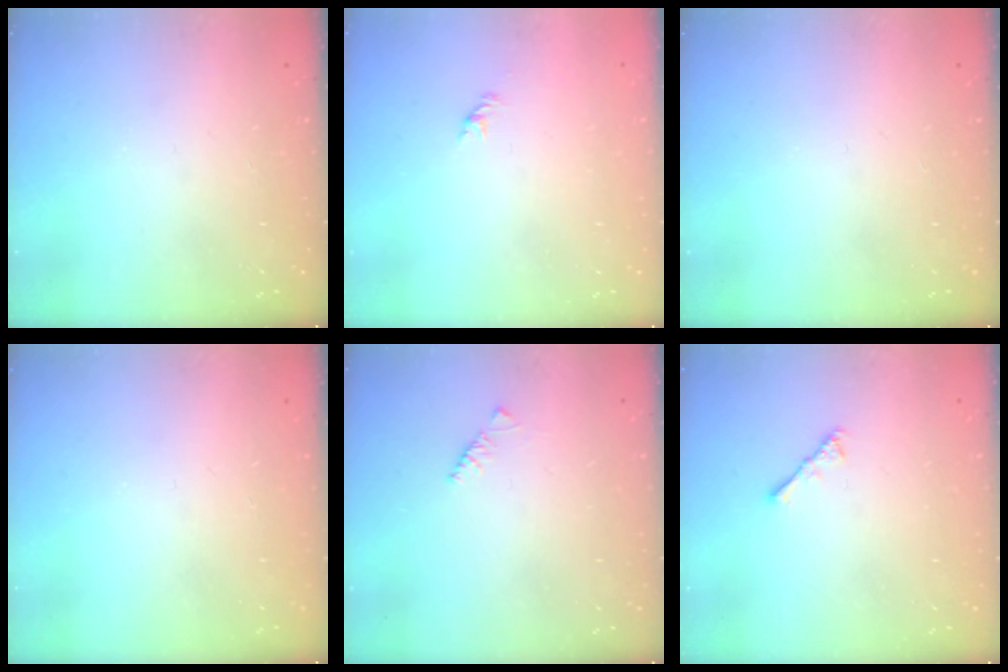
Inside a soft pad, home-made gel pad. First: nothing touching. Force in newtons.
{"total": 1.0, "press": 0.9, "slide": 0.4}
{"total": 0.0}
{"total": 0.0}
{"total": 1.8, "press": 1.7, "slide": 0.6}
{"total": 2.7, "press": 2.7, "slide": 0.6}